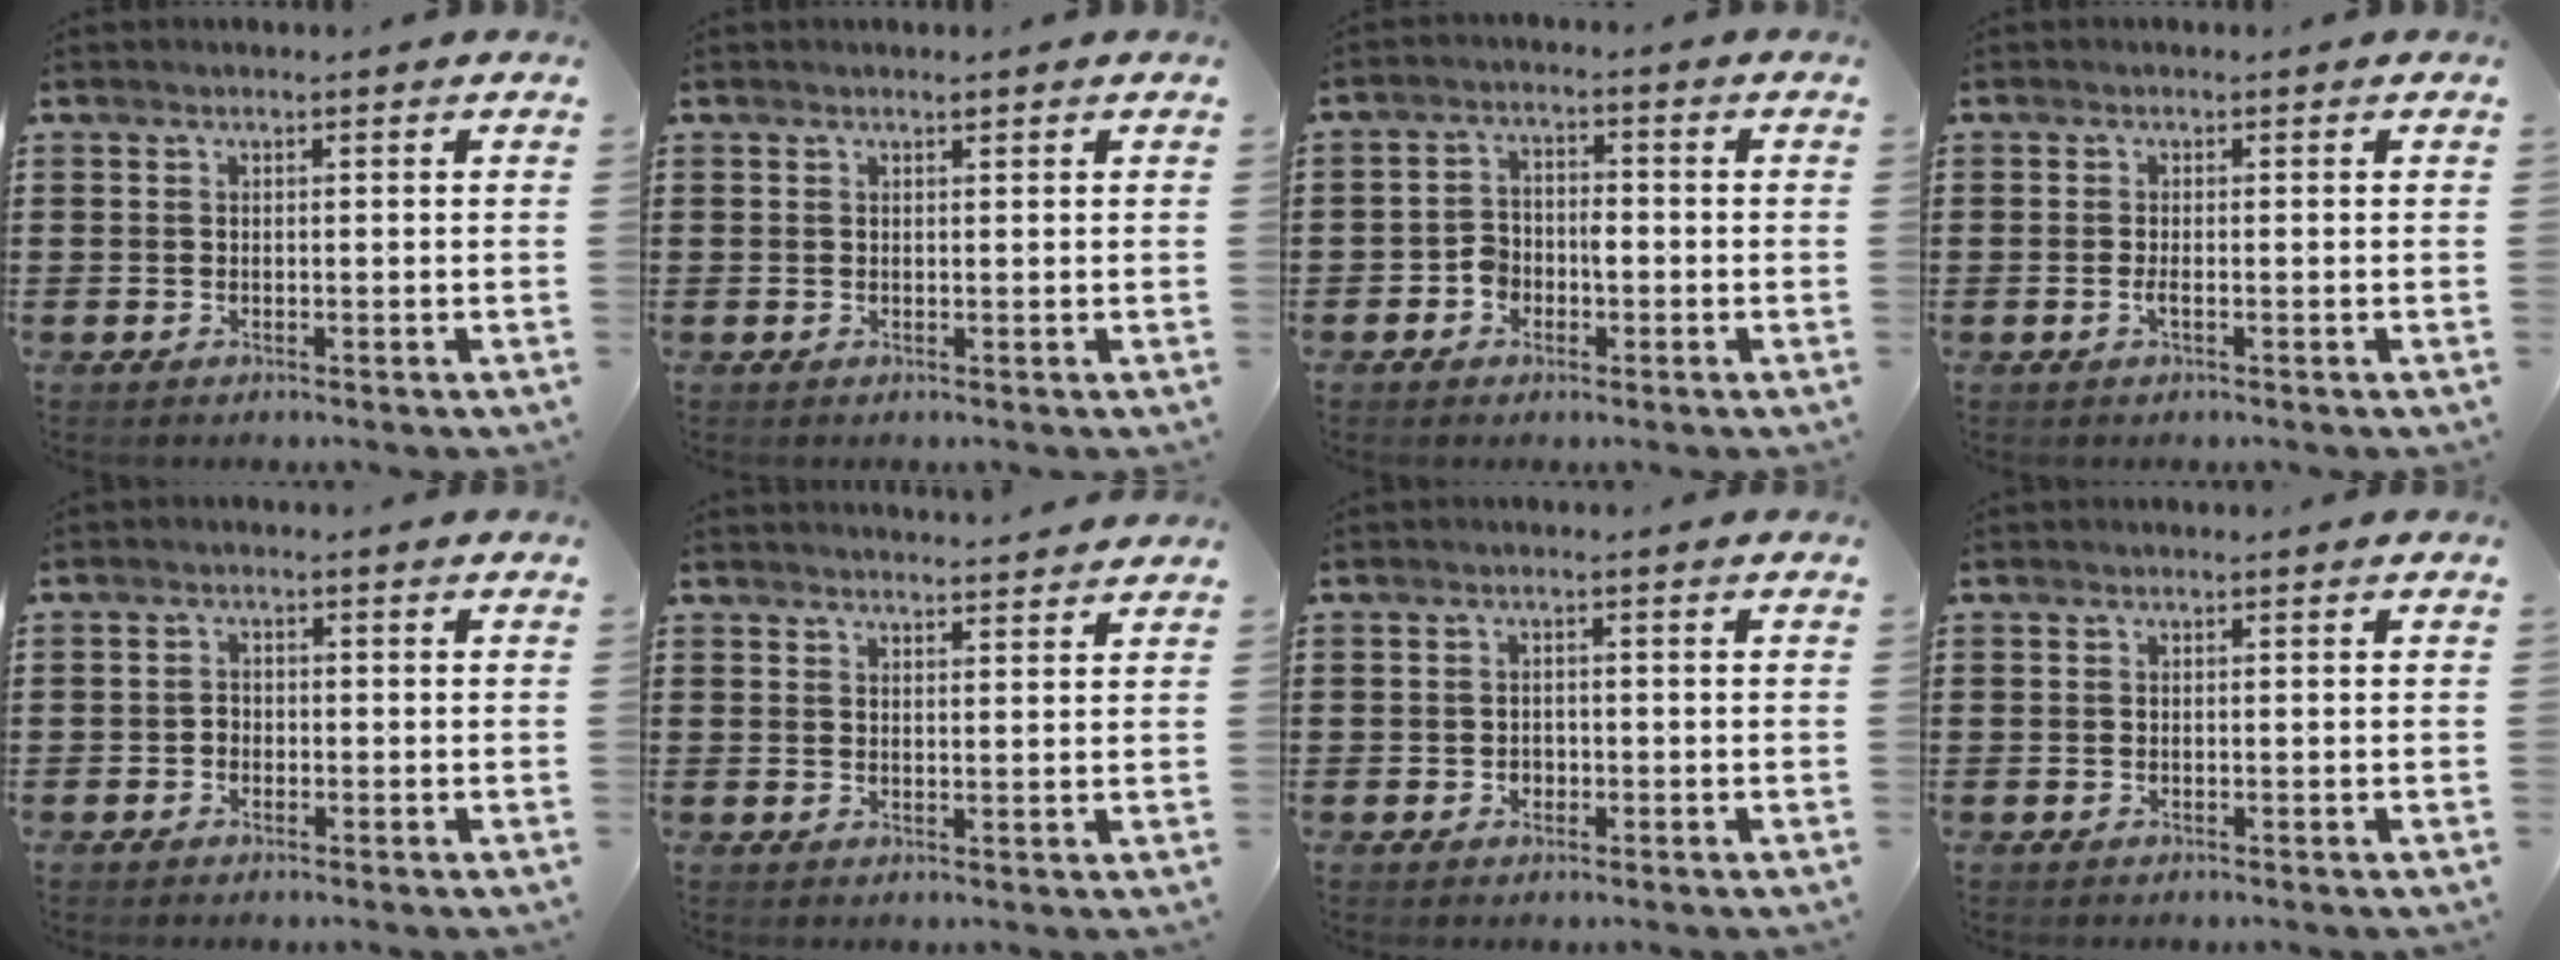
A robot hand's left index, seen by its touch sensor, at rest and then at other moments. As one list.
[{"total": 0.6, "force": [0.5, 0.1, 0.3], "torque": [-0.008, 0.000, 0.011]}, {"total": 3.3, "force": [-1.7, 2.4, 1.5], "torque": [-0.035, 0.007, -0.036]}, {"total": 1.0, "force": [-0.5, 0.1, 0.8], "torque": [-0.016, -0.002, -0.009]}, {"total": 1.1, "force": [-0.8, 0.8, 0.2], "torque": [-0.007, 0.001, -0.017]}, {"total": 2.5, "force": [2.4, -0.3, 0.0], "torque": [-0.007, -0.008, 0.047]}, {"total": 1.2, "force": [-0.4, 1.0, 0.4], "torque": [-0.011, 0.004, -0.011]}, {"total": 0.0}]